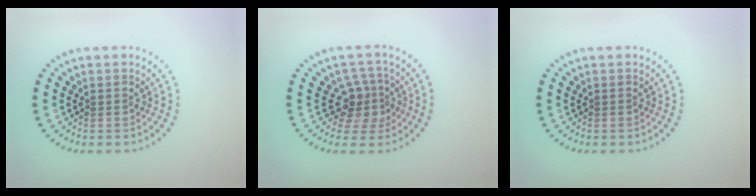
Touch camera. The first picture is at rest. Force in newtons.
{"total": 2.9, "press": 2.4, "slide": 1.6}
{"total": 0.0}